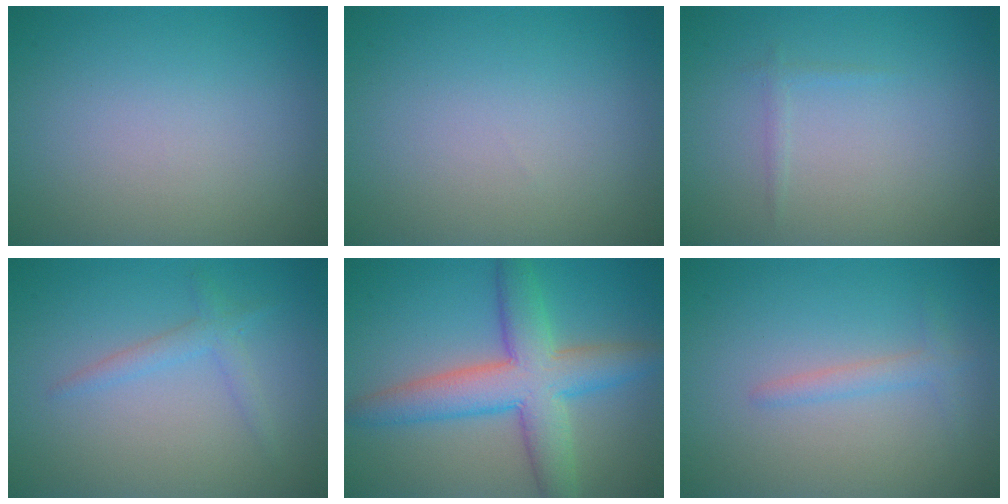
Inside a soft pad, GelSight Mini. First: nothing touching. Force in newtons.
{"total": 0.0}
{"total": 0.6, "press": 0.6, "slide": 0.0}
{"total": 1.7, "press": 1.7, "slide": 0.1}
{"total": 7.4, "press": 7.3, "slide": 0.4}
{"total": 1.5, "press": 1.5, "slide": 0.1}